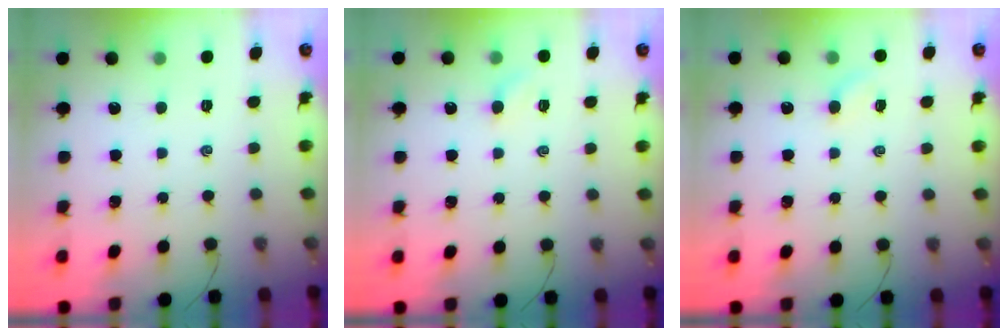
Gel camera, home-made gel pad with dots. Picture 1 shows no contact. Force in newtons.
{"total": 3.1, "press": 3.0, "slide": 0.7}
{"total": 2.4, "press": 2.3, "slide": 0.8}